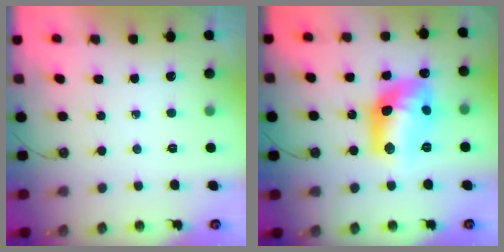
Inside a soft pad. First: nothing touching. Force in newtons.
{"total": 15.2, "press": 15.1, "slide": 1.1}